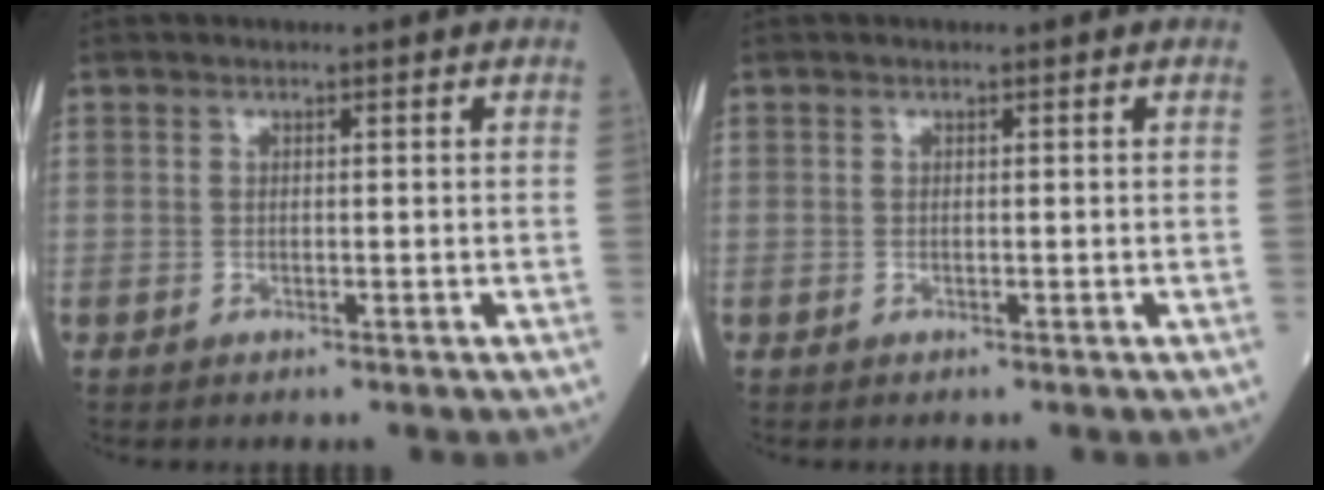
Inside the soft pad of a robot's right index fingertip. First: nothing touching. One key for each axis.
{"total": 0.0}